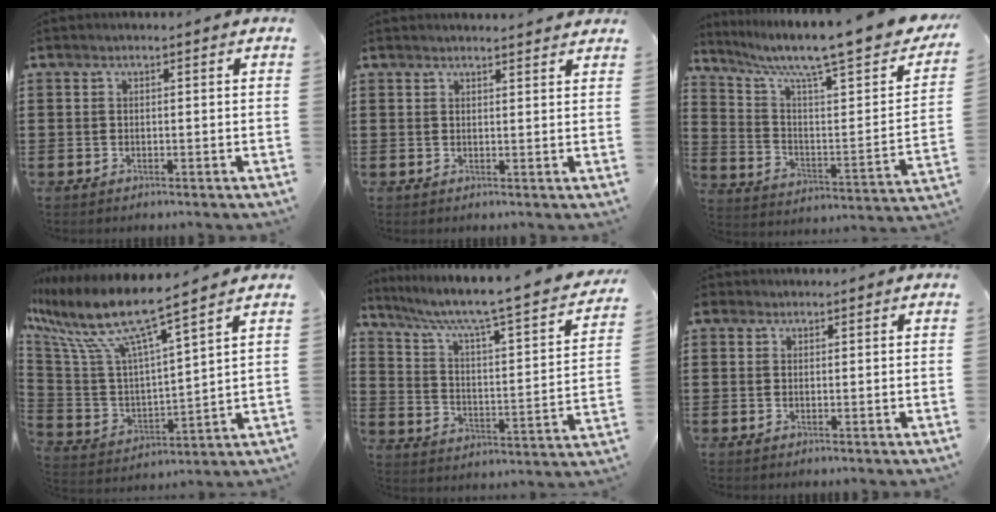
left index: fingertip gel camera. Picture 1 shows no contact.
{"total": 1.7, "force": [1.7, 0.0, 0.2], "torque": [-0.008, 0.001, 0.034]}
{"total": 10.3, "force": [8.2, 0.9, 6.1], "torque": [-0.128, -0.063, 0.128]}
{"total": 9.9, "force": [7.5, 1.1, 6.5], "torque": [-0.156, -0.053, 0.121]}
{"total": 5.5, "force": [4.1, 0.0, 3.6], "torque": [-0.090, -0.044, 0.057]}
{"total": 0.8, "force": [0.5, 0.7, 0.2], "torque": [-0.006, 0.006, 0.008]}